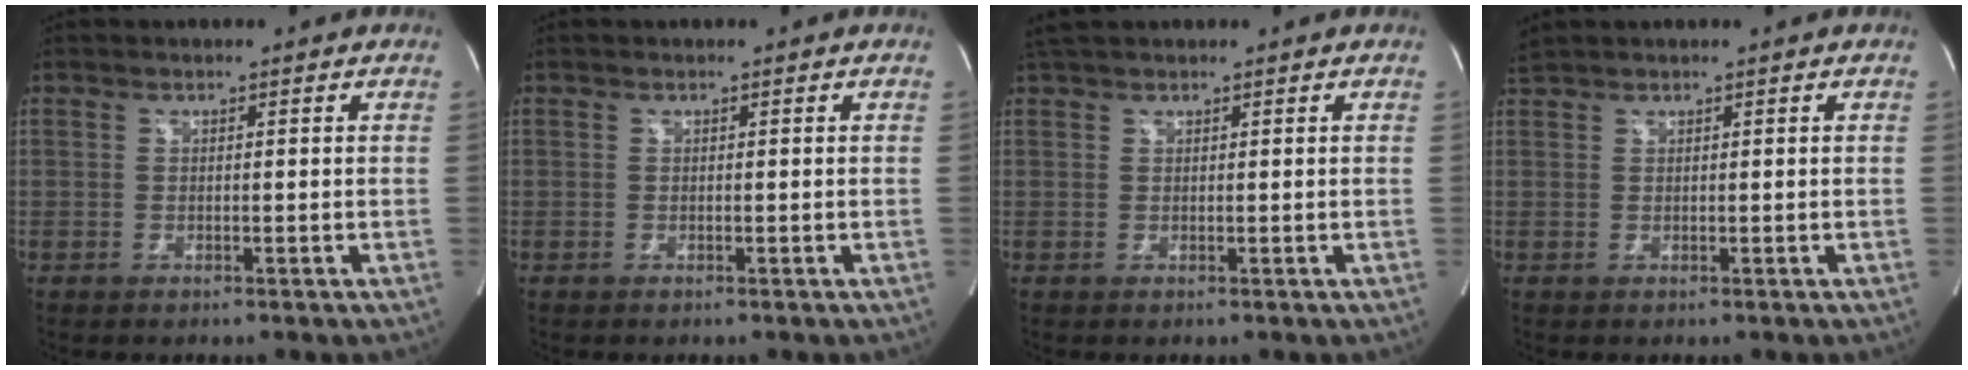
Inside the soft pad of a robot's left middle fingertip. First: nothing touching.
{"total": 0.0}
{"total": 2.6, "force": [2.4, 0.3, 1.1], "torque": [-0.026, 0.028, 0.048]}
{"total": 1.2, "force": [1.2, -0.1, 0.2], "torque": [-0.013, 0.018, 0.031]}